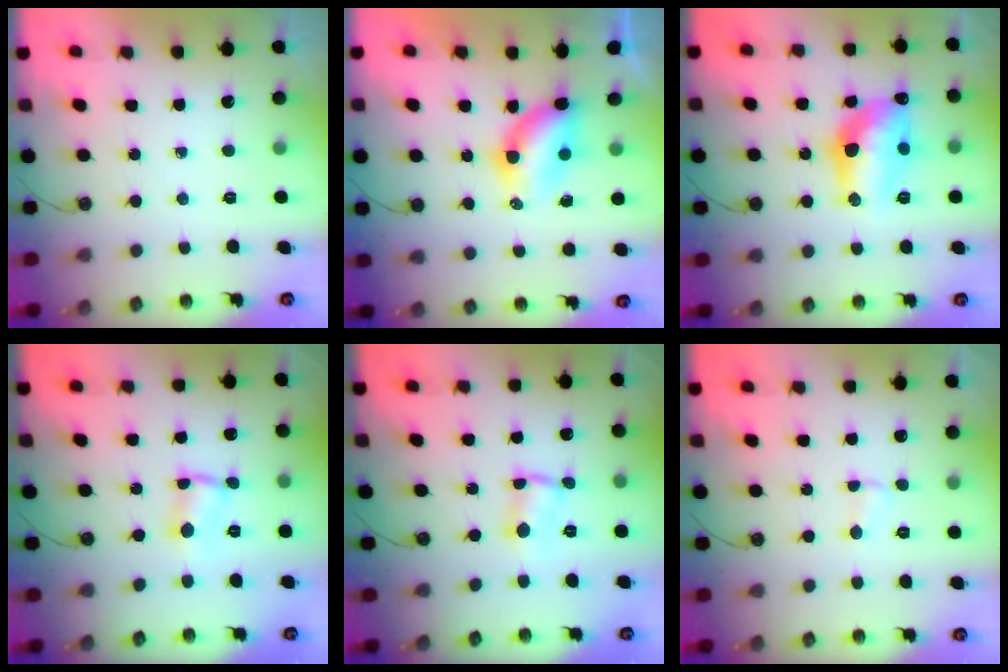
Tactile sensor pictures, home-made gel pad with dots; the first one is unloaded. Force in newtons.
{"total": 5.8, "press": 5.8, "slide": 0.5}
{"total": 13.6, "press": 13.6, "slide": 1.2}
{"total": 2.9, "press": 1.4, "slide": 2.5}
{"total": 2.9, "press": 1.4, "slide": 2.5}
{"total": 2.1, "press": 2.1, "slide": 0.2}